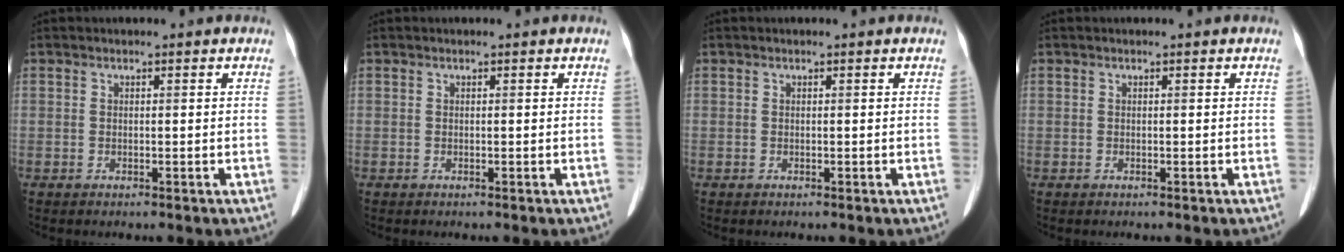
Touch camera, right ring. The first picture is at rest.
{"total": 0.0}
{"total": 0.0}
{"total": 0.0}